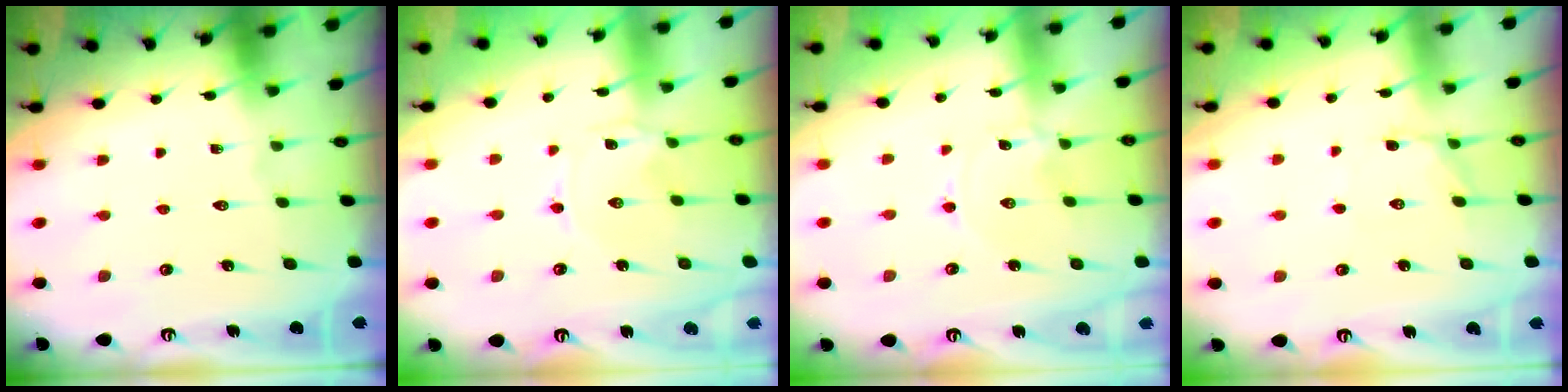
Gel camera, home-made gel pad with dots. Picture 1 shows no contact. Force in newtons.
{"total": 0.0}
{"total": 0.0}
{"total": 4.1, "press": 3.8, "slide": 1.4}